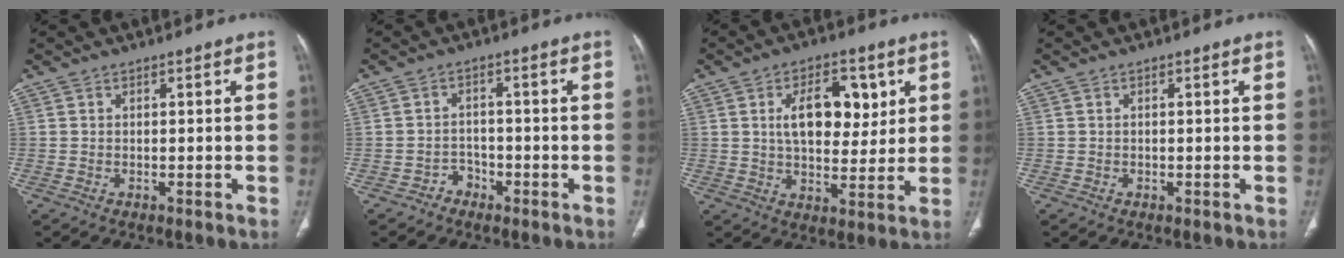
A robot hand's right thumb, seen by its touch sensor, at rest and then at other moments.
{"total": 2.7, "force": [-1.8, 1.9, 0.2], "torque": [0.005, 0.020, -0.035]}
{"total": 12.5, "force": [3.7, 7.0, 9.7], "torque": [-0.111, -0.013, 0.062]}
{"total": 0.0}